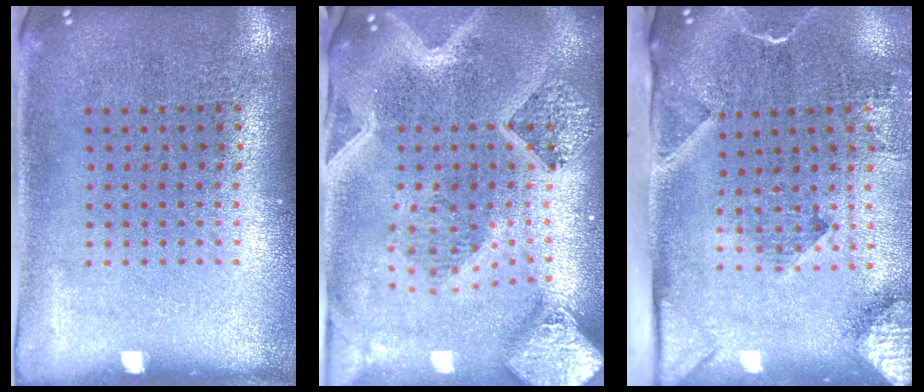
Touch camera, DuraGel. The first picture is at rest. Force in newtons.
{"total": 4.1, "press": 3.1, "slide": 2.6}
{"total": 3.2, "press": 2.2, "slide": 2.3}